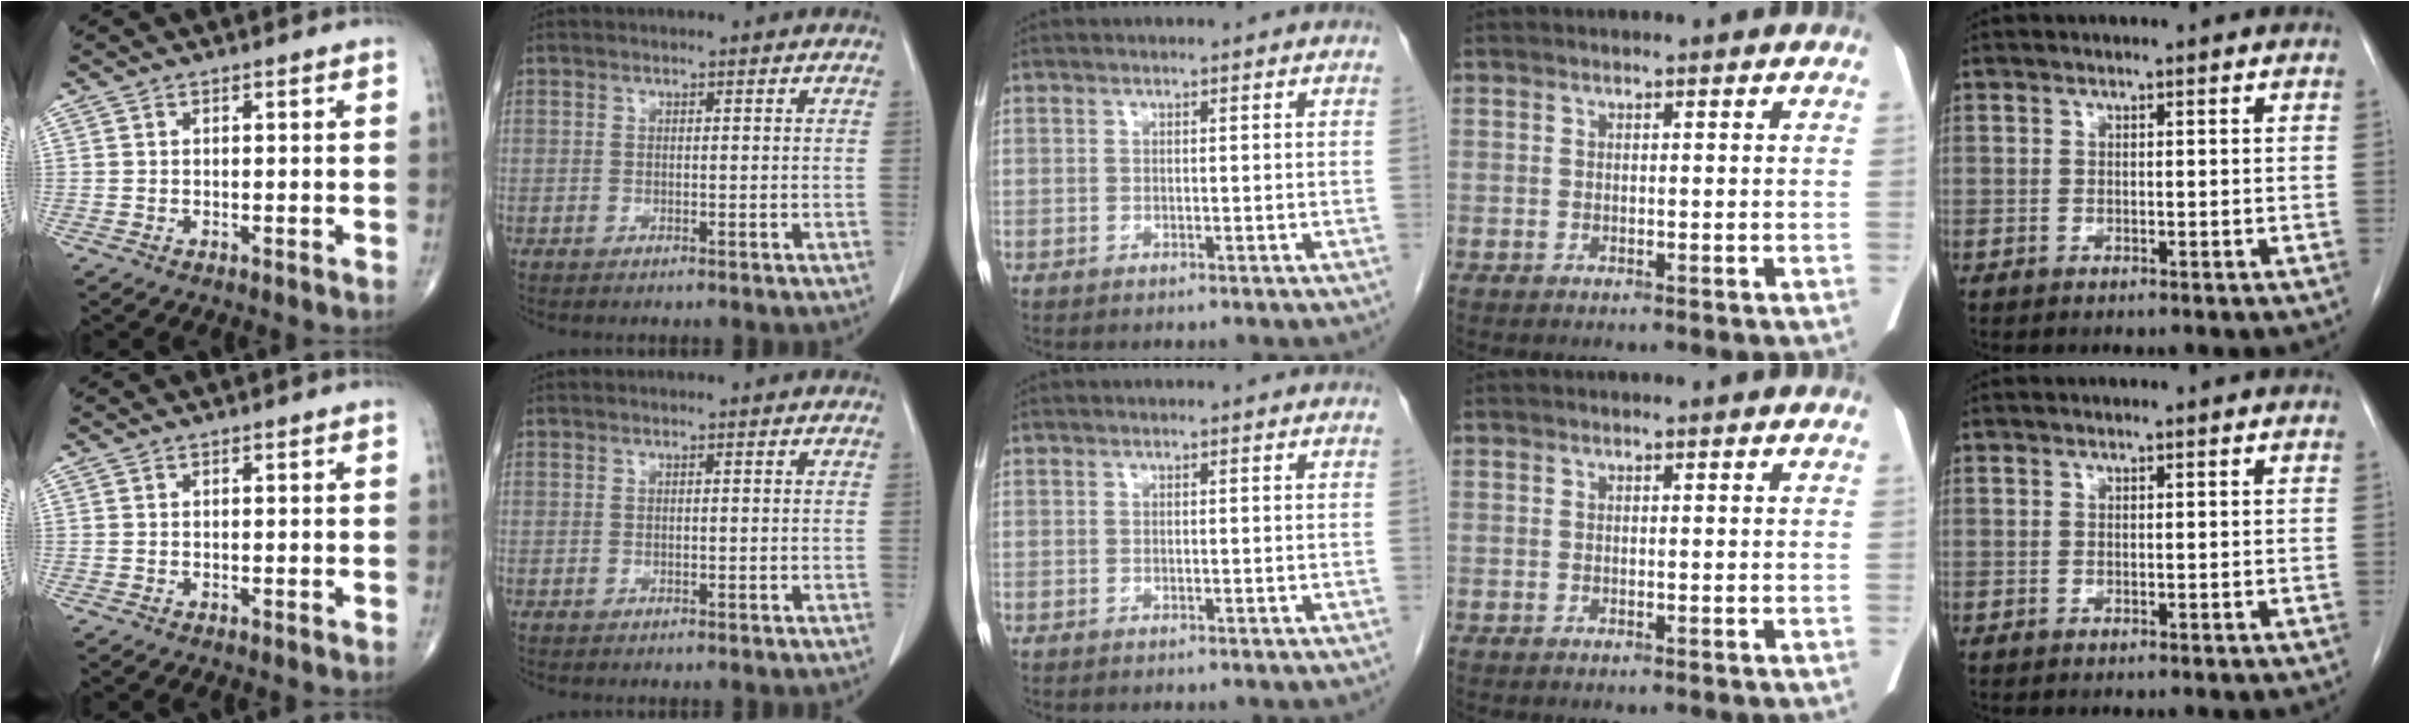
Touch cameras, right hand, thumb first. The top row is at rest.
{}